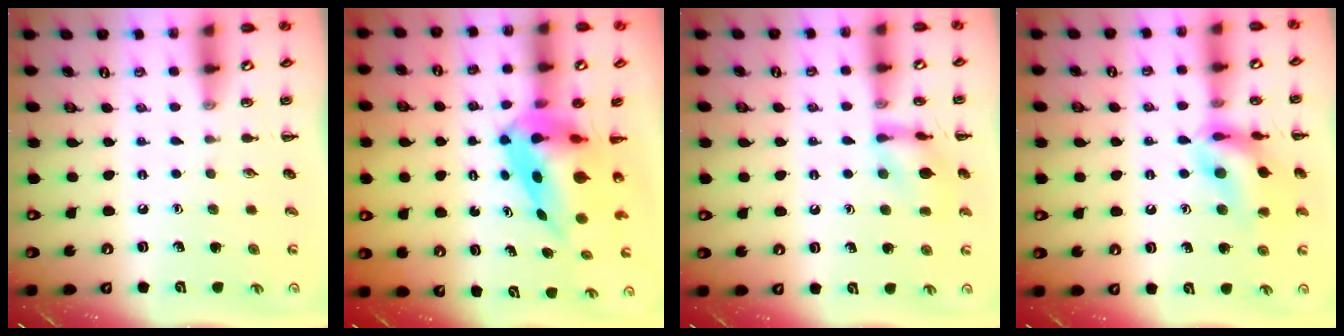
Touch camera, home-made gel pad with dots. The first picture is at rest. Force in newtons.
{"total": 8.9, "press": 8.6, "slide": 2.5}
{"total": 10.9, "press": 10.8, "slide": 0.9}
{"total": 13.1, "press": 13.0, "slide": 1.8}